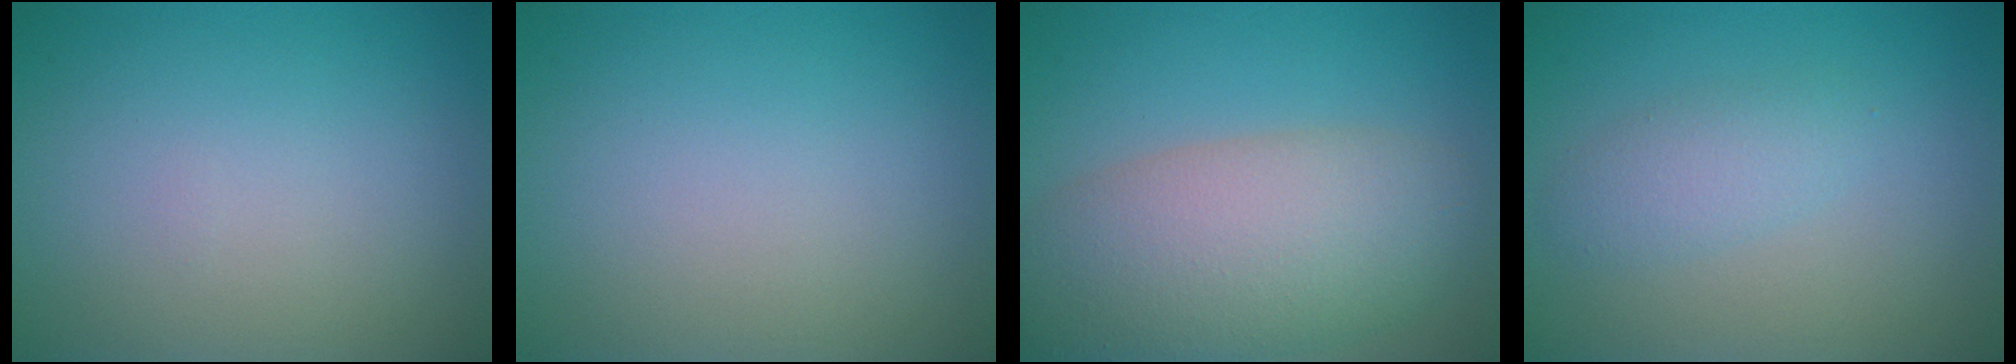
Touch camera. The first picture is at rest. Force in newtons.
{"total": 0.0}
{"total": 8.7, "press": 8.7, "slide": 0.8}
{"total": 2.2, "press": 2.2, "slide": 0.1}